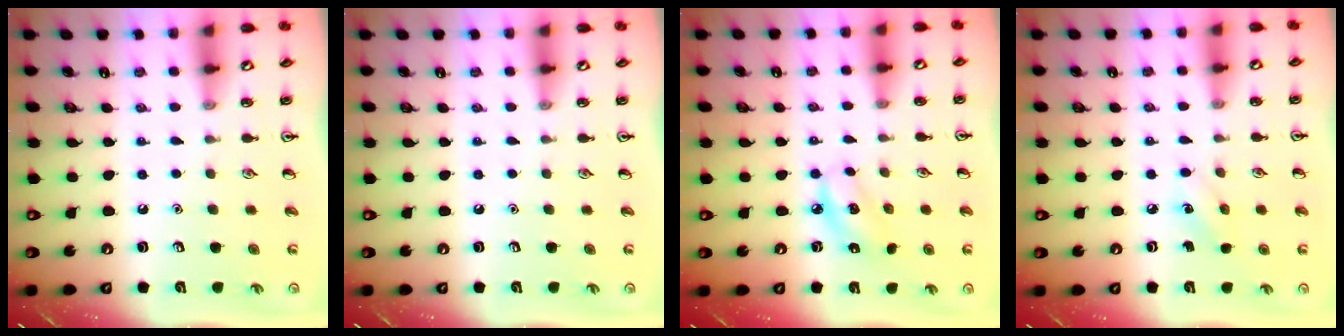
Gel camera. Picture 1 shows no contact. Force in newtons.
{"total": 0.0}
{"total": 5.4, "press": 5.4, "slide": 1.0}
{"total": 4.0, "press": 3.8, "slide": 1.3}